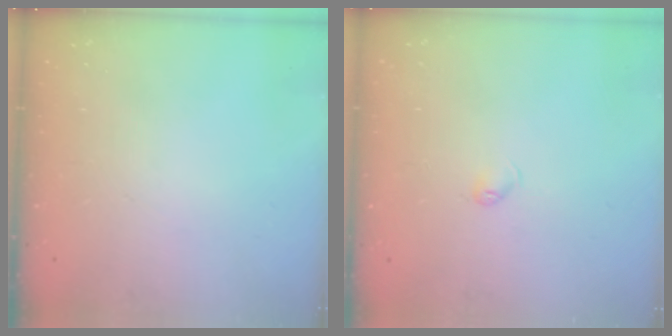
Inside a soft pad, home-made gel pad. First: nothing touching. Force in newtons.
{"total": 2.7, "press": 2.6, "slide": 0.4}